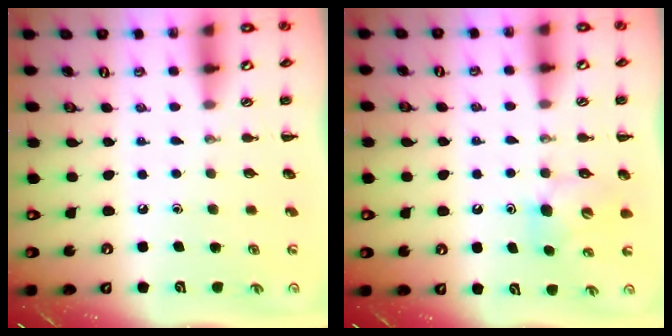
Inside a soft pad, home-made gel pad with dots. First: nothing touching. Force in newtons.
{"total": 5.4, "press": 5.3, "slide": 0.6}